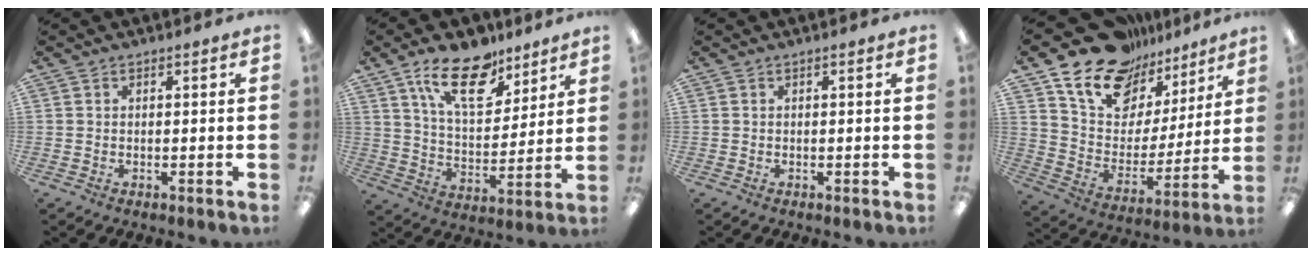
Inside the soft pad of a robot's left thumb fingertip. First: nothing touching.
{"total": 17.0, "force": [11.2, 8.1, 9.9], "torque": [-0.164, -0.046, 0.198]}
{"total": 0.0}
{"total": 17.7, "force": [13.8, 9.6, 5.6], "torque": [-0.126, -0.102, 0.250]}